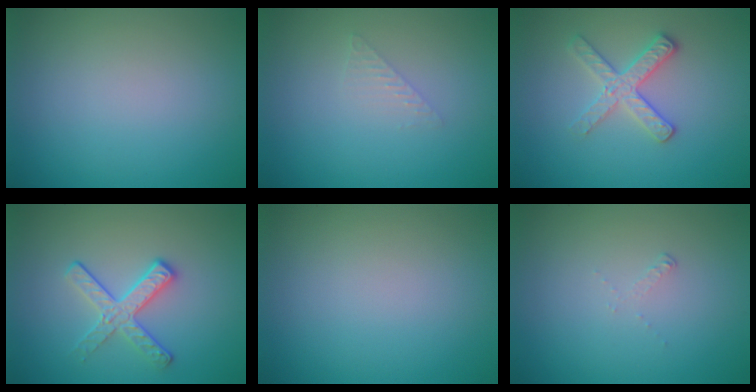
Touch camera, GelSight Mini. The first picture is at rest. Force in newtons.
{"total": 1.0, "press": 1.0, "slide": 0.0}
{"total": 2.7, "press": 2.6, "slide": 0.9}
{"total": 2.9, "press": 2.6, "slide": 1.4}
{"total": 0.0}
{"total": 0.6, "press": 0.2, "slide": 0.6}